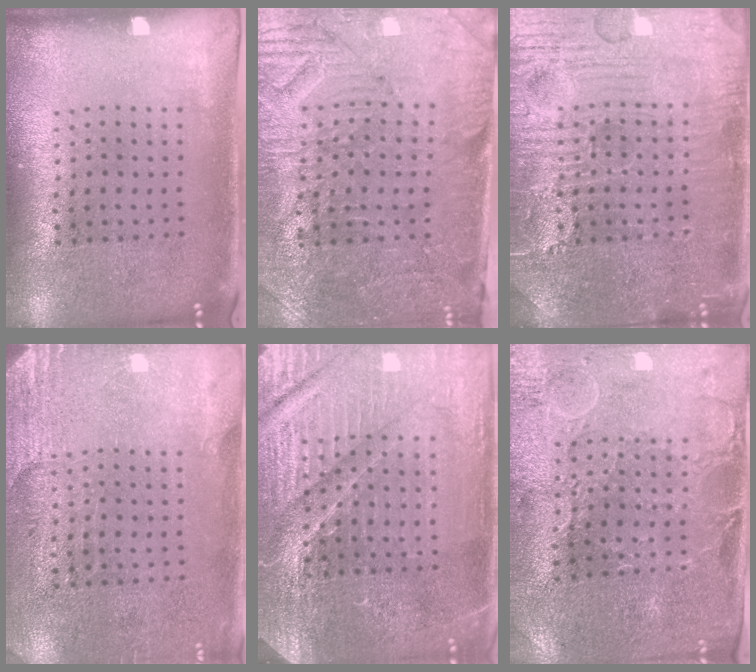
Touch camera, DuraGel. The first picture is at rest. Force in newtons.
{"total": 3.8, "press": 3.5, "slide": 1.3}
{"total": 4.8, "press": 4.8, "slide": 0.5}
{"total": 2.7, "press": 2.3, "slide": 1.4}
{"total": 4.9, "press": 4.6, "slide": 1.7}
{"total": 0.8, "press": 0.7, "slide": 0.4}